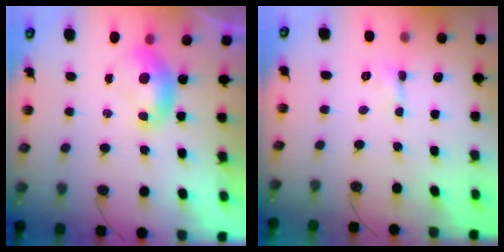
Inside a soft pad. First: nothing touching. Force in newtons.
{"total": 0.0}